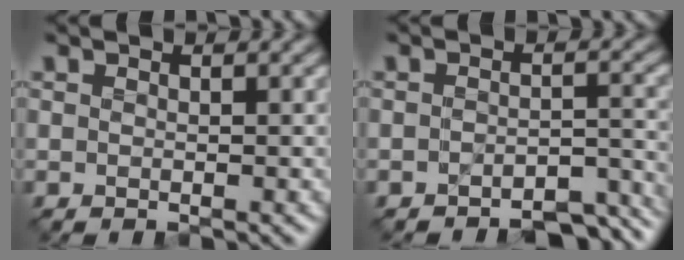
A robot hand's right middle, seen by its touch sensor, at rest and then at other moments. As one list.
[{"total": 4.3, "force": [-3.8, 1.0, 1.7], "torque": [-0.017, 0.000, -0.046]}]